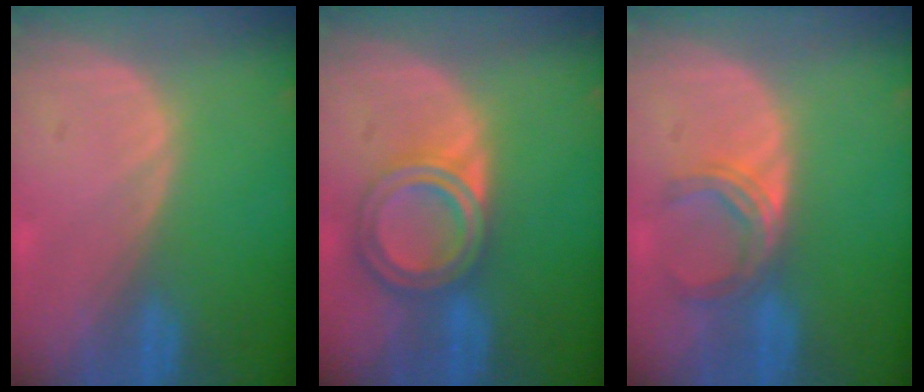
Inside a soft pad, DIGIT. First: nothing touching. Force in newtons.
{"total": 6.8, "press": 6.0, "slide": 3.2}
{"total": 5.0, "press": 4.5, "slide": 2.2}